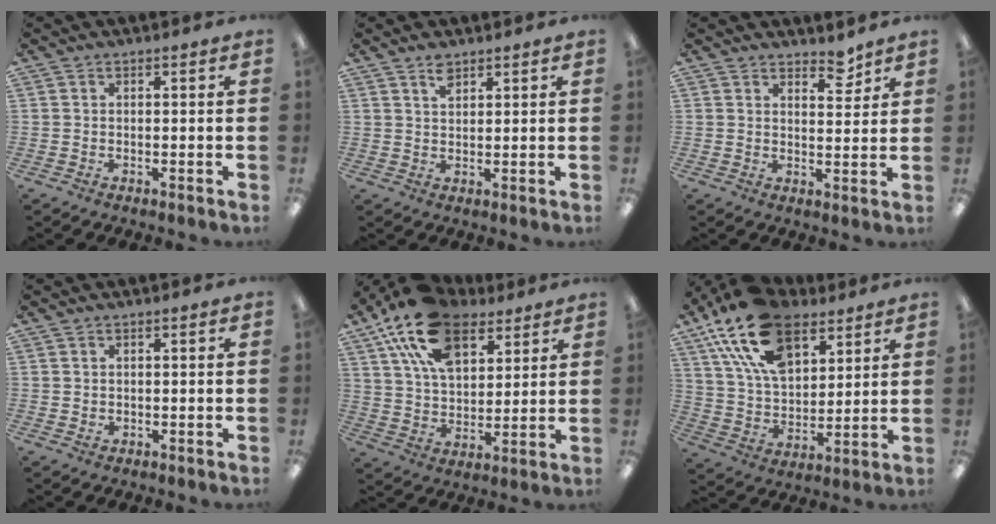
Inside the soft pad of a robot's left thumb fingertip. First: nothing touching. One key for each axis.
{"total": 3.2, "fx": 2.4, "fy": 1.3, "fz": 1.6, "tx": -0.028, "ty": -0.003, "tz": 0.043}
{"total": 5.0, "fx": 4.2, "fy": 1.8, "fz": 1.9, "tx": -0.006, "ty": -0.032, "tz": 0.069}
{"total": 1.0, "fx": 0.6, "fy": 0.7, "fz": 0.2, "tx": -0.006, "ty": 0.004, "tz": 0.011}
{"total": 19.5, "fx": 11.4, "fy": 10.8, "fz": 11.5, "tx": -0.205, "ty": -0.036, "tz": 0.206}
{"total": 21.7, "fx": 12.9, "fy": 12.0, "fz": 12.7, "tx": -0.238, "ty": -0.052, "tz": 0.234}